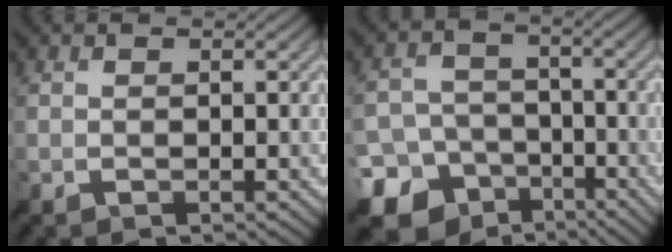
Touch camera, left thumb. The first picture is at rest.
{"total": 14.3, "force": [-8.1, 11.2, 3.7], "torque": [-0.117, -0.046, -0.144]}